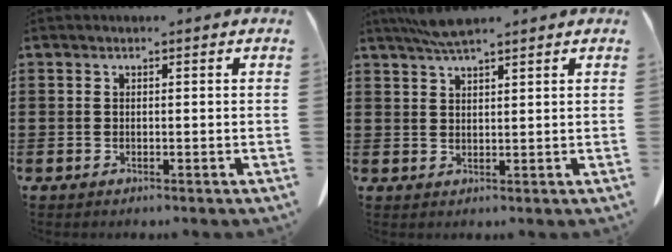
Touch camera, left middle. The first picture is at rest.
{"total": 4.0, "force": [3.3, 0.3, 2.2], "torque": [-0.051, 0.001, 0.061]}